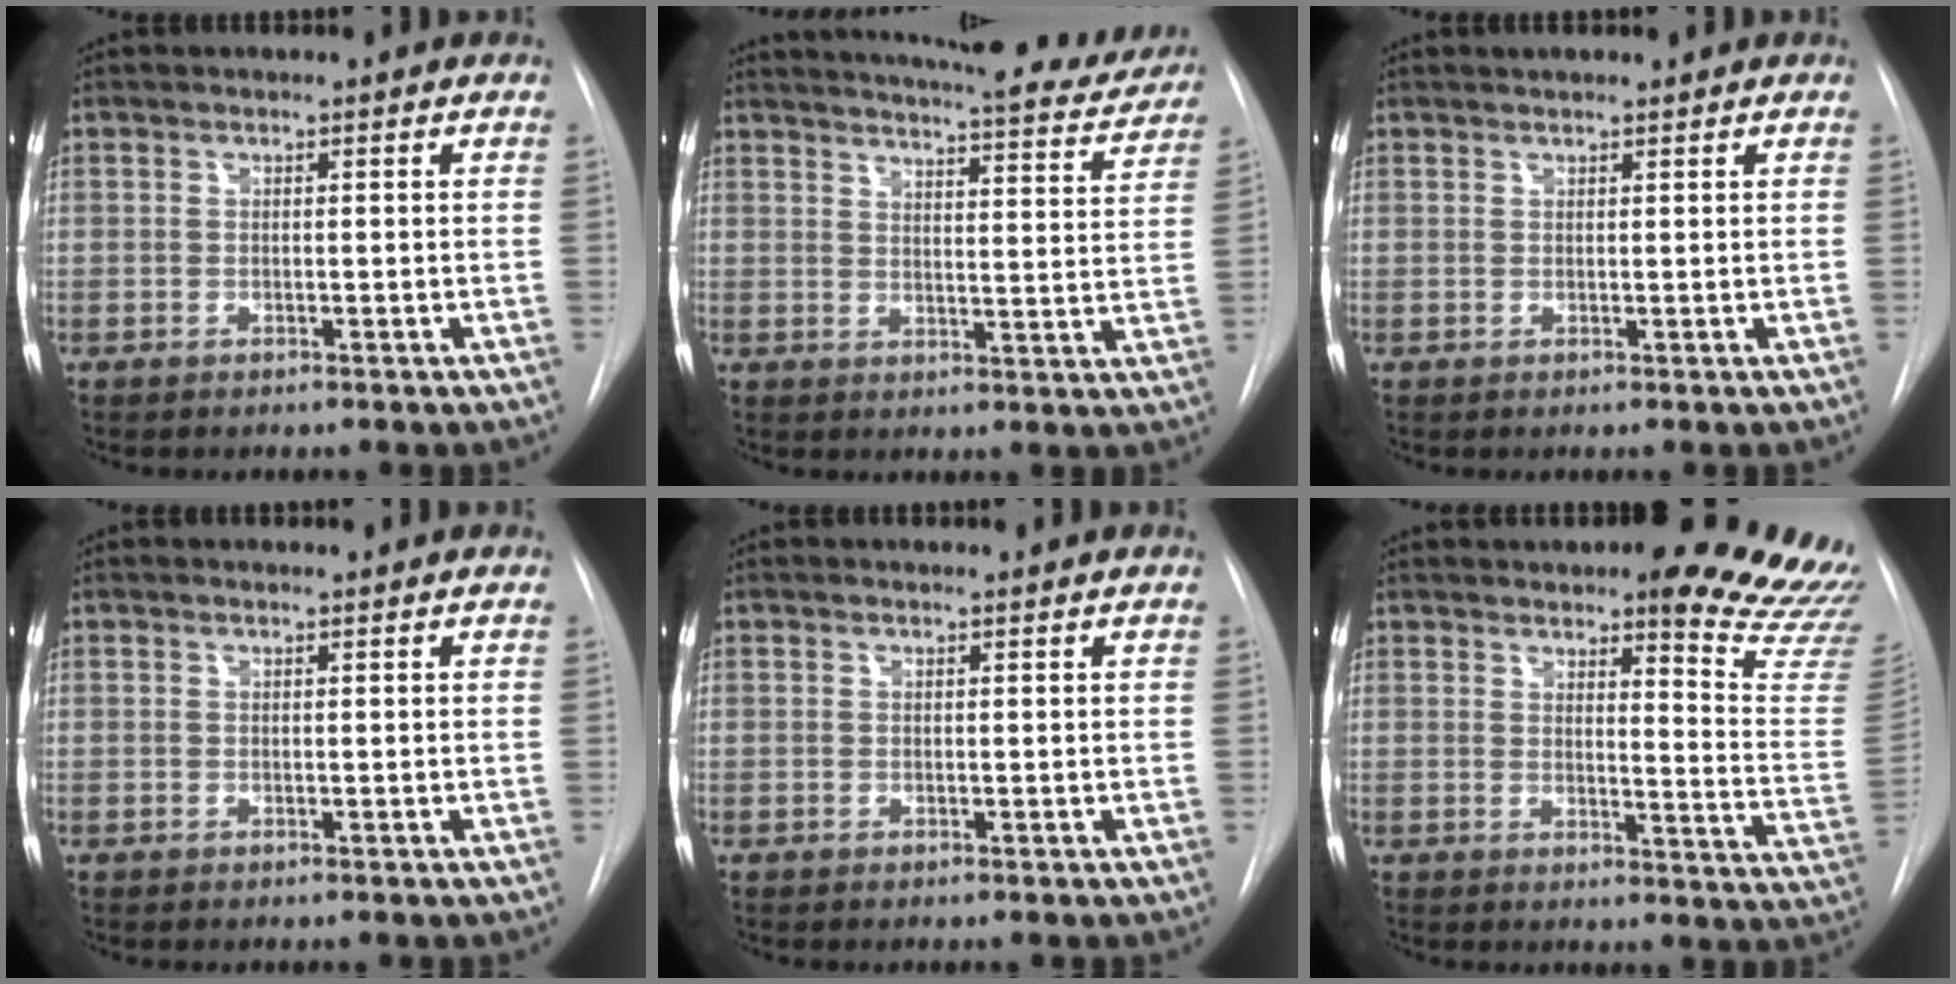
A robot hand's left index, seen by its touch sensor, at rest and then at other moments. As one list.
[{"total": 20.4, "force": [19.2, 2.0, 6.8], "torque": [-0.098, -0.053, 0.227]}, {"total": 2.8, "force": [2.6, 0.5, 1.1], "torque": [-0.016, 0.023, 0.037]}, {"total": 1.3, "force": [1.2, 0.1, 0.3], "torque": [-0.008, 0.011, 0.017]}, {"total": 1.2, "force": [1.2, -0.1, 0.1], "torque": [-0.008, 0.004, 0.016]}, {"total": 17.8, "force": [15.7, 2.0, 8.3], "torque": [-0.082, -0.093, 0.163]}]